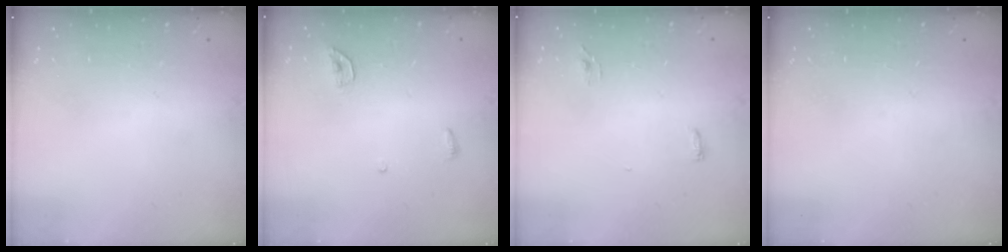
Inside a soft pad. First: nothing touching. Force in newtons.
{"total": 4.3, "press": 4.3, "slide": 0.4}
{"total": 3.6, "press": 3.2, "slide": 1.6}
{"total": 0.0}